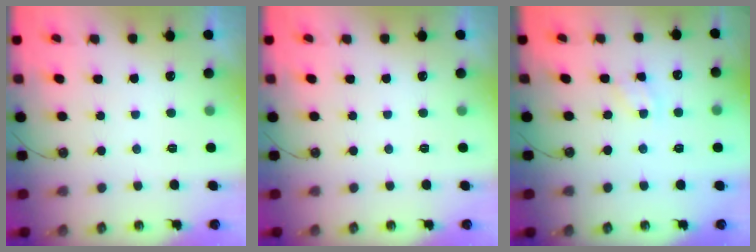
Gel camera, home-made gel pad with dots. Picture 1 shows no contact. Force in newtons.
{"total": 0.0}
{"total": 3.6, "press": 3.6, "slide": 0.5}